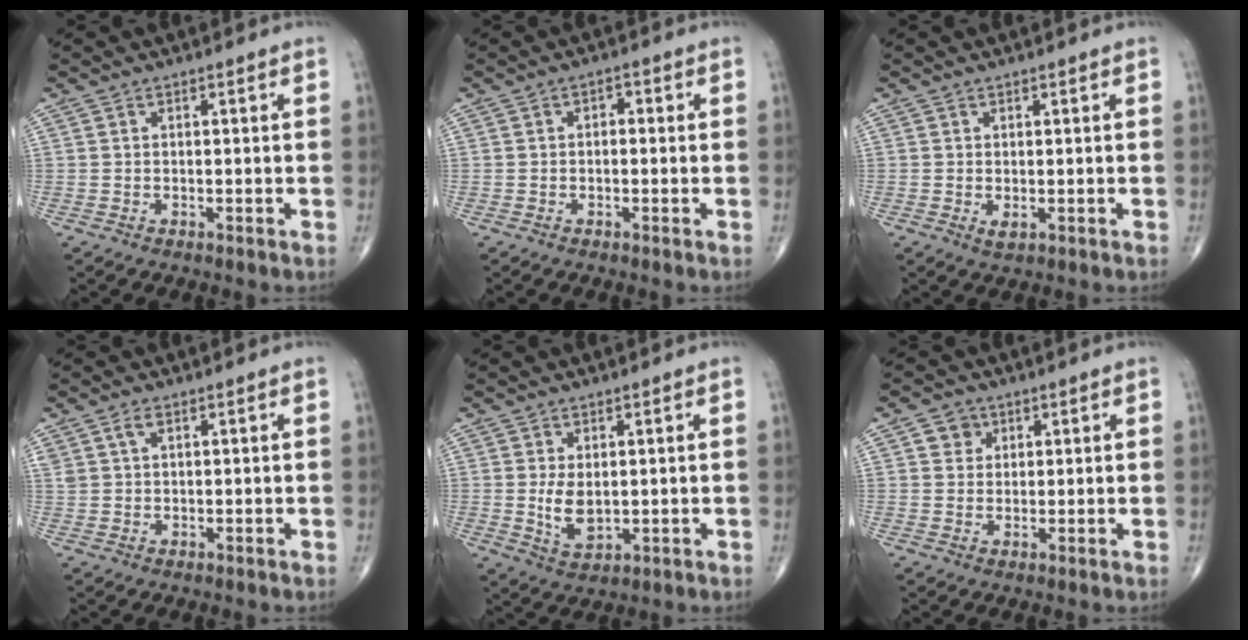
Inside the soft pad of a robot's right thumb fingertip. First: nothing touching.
{"total": 1.6, "force": [0.0, 1.1, 1.2], "torque": [-0.008, 0.007, -0.006]}
{"total": 1.2, "force": [-0.1, 0.6, 1.0], "torque": [-0.016, -0.004, 0.001]}
{"total": 2.3, "force": [1.2, 1.3, 1.5], "torque": [-0.033, 0.005, 0.029]}
{"total": 5.2, "force": [0.3, 3.0, 4.2], "torque": [-0.070, -0.016, 0.018]}
{"total": 3.4, "force": [1.5, 2.9, 1.0], "torque": [0.001, -0.005, 0.020]}